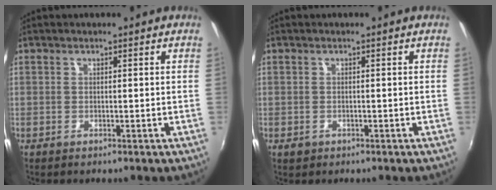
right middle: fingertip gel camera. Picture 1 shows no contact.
{"total": 1.3, "force": [-0.6, 1.1, 0.5], "torque": [-0.010, -0.003, -0.009]}